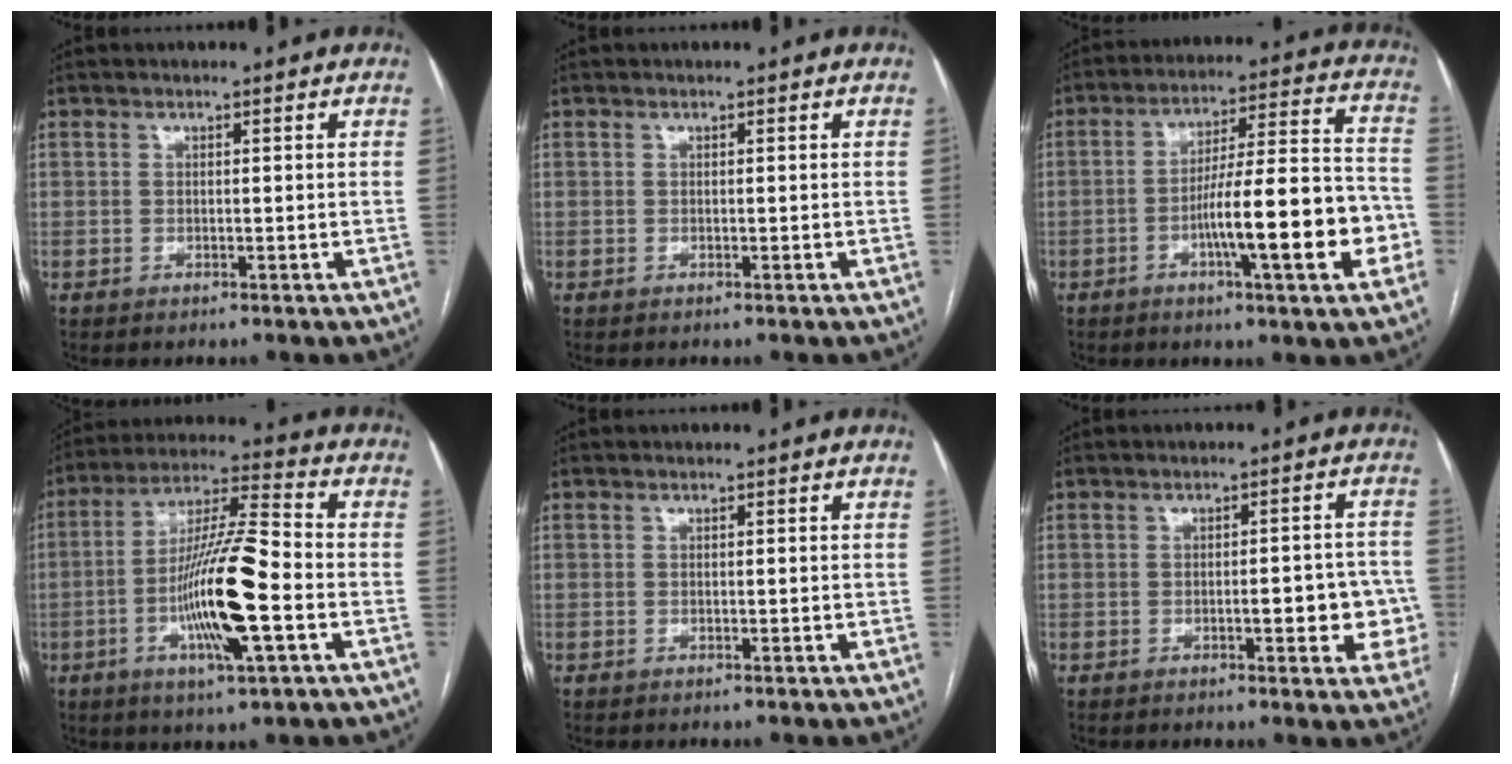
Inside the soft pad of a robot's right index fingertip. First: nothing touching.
{"total": 0.0}
{"total": 16.0, "force": [-5.0, 1.6, 15.2], "torque": [-0.230, 0.014, -0.073]}
{"total": 15.1, "force": [-3.9, 1.3, 14.5], "torque": [-0.272, -0.003, -0.071]}
{"total": 0.0}
{"total": 6.6, "force": [-1.5, 2.2, 6.1], "torque": [-0.061, 0.015, -0.017]}